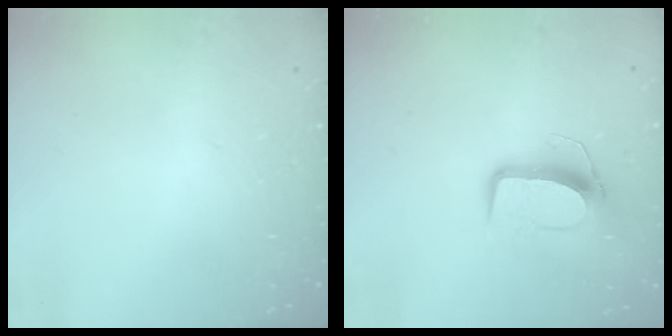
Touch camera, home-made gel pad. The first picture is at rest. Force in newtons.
{"total": 10.2, "press": 10.1, "slide": 0.5}